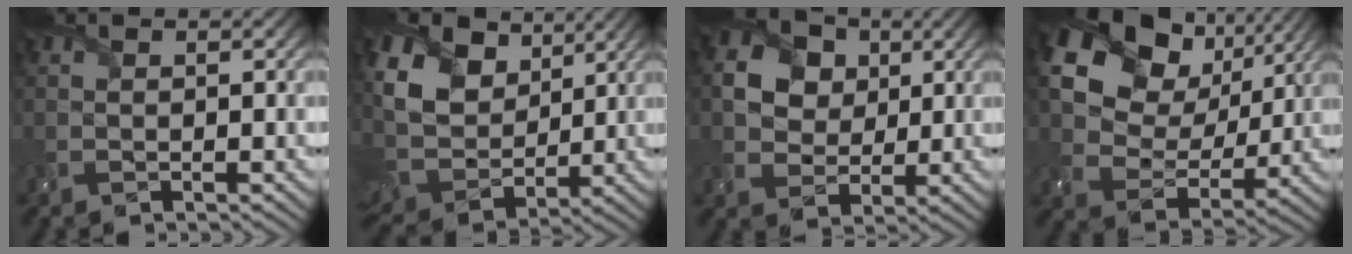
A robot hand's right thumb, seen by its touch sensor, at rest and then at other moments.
{"total": 13.3, "force": [5.5, 9.7, 7.3], "torque": [-0.216, 0.026, 0.104]}
{"total": 7.5, "force": [2.4, 6.2, 3.6], "torque": [-0.103, 0.005, 0.025]}
{"total": 20.3, "force": [9.1, 14.6, 10.7], "torque": [-0.269, 0.057, 0.191]}